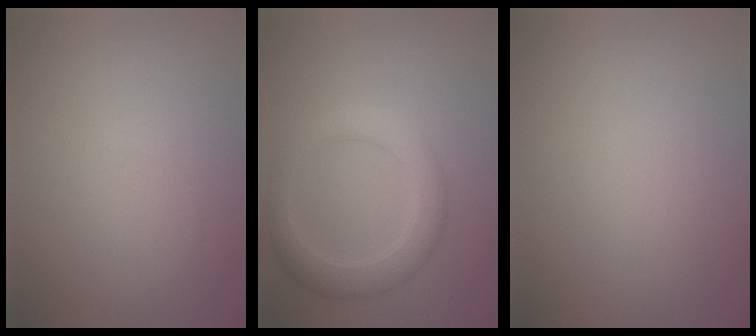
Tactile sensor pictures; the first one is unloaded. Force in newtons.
{"total": 2.9, "press": 2.9, "slide": 0.3}
{"total": 0.0}